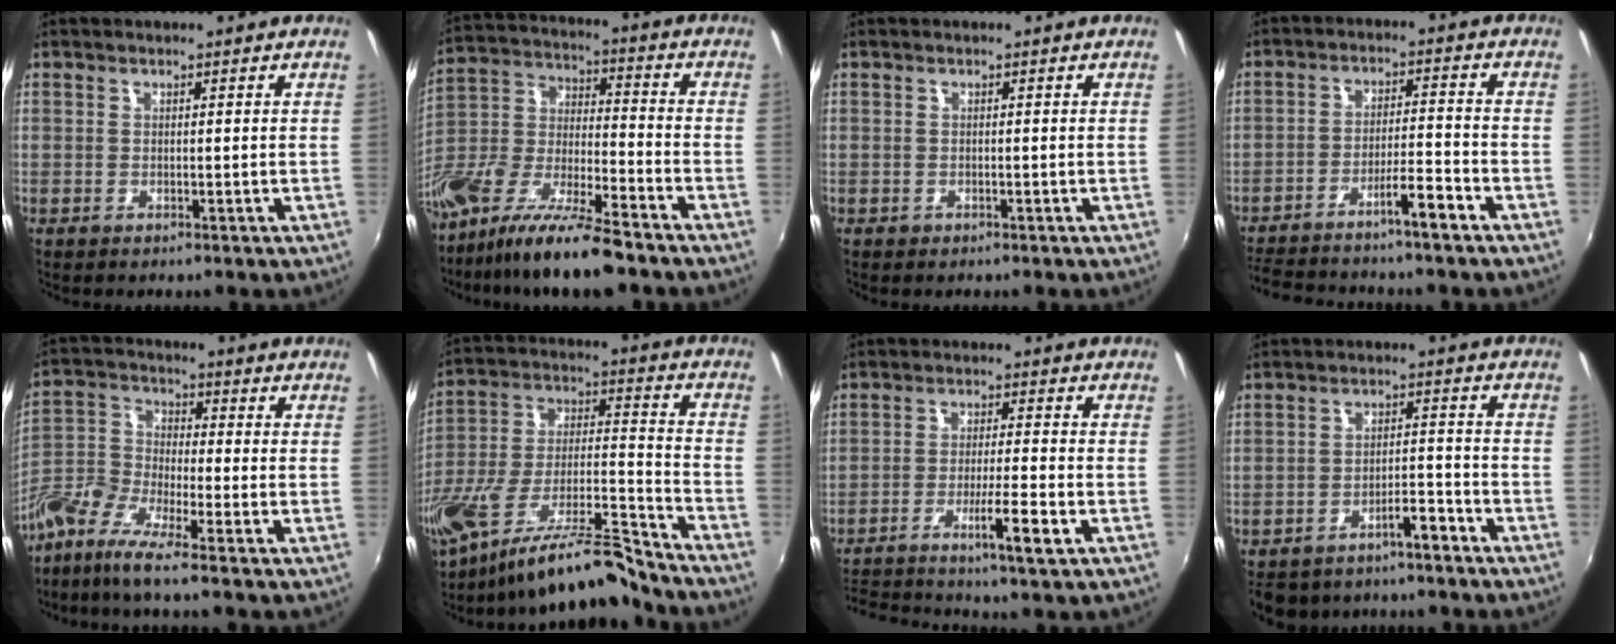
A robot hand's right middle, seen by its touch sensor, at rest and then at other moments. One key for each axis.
{"total": 17.7, "fx": -12.8, "fy": 4.2, "fz": 11.4, "tx": -0.234, "ty": -0.021, "tz": -0.239}
{"total": 0.7, "fx": -0.4, "fy": 0.5, "fz": 0.2, "tx": -0.003, "ty": 0.000, "tz": -0.003}
{"total": 8.1, "fx": -6.9, "fy": -0.1, "fz": 4.2, "tx": -0.089, "ty": 0.019, "tz": -0.119}
{"total": 9.6, "fx": -7.3, "fy": 1.2, "fz": 6.2, "tx": -0.145, "ty": -0.013, "tz": -0.153}
{"total": 18.8, "fx": -15.3, "fy": 2.9, "fz": 10.6, "tx": -0.195, "ty": -0.026, "tz": -0.268}
{"total": 8.1, "fx": -5.5, "fy": -0.8, "fz": 5.8, "tx": -0.113, "ty": -0.002, "tz": -0.099}
{"total": 9.0, "fx": -7.1, "fy": 3.8, "fz": 4.0, "tx": -0.071, "ty": 0.021, "tz": -0.094}